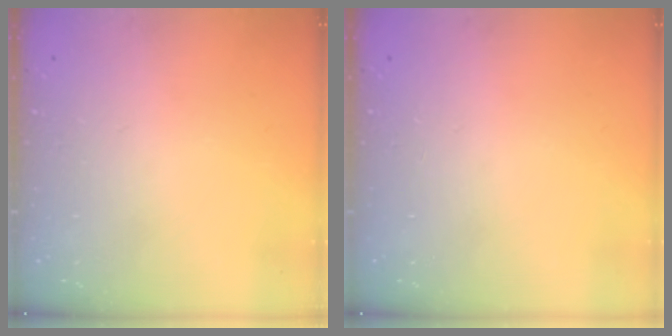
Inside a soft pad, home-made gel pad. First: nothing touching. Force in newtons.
{"total": 0.0}